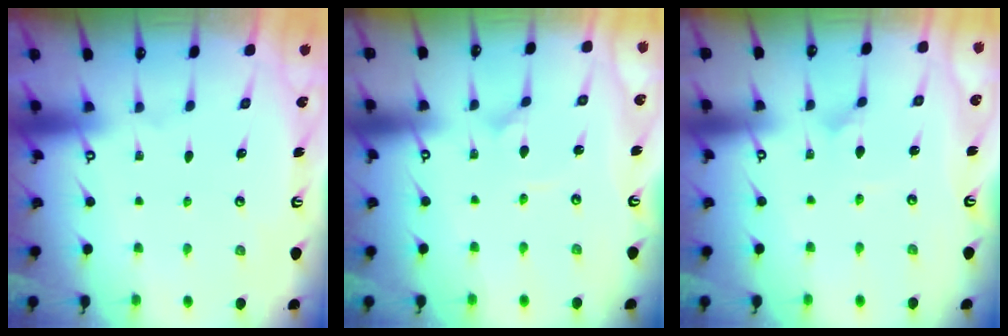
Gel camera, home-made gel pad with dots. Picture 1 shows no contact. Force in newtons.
{"total": 1.7, "press": 1.7, "slide": 0.1}
{"total": 1.9, "press": 1.9, "slide": 0.1}